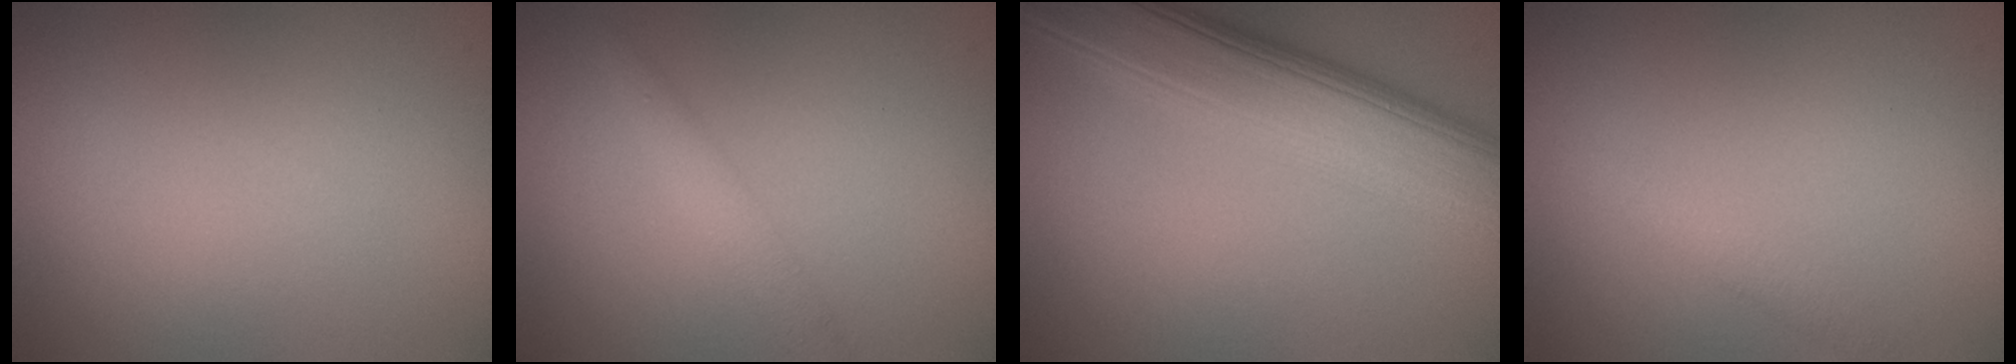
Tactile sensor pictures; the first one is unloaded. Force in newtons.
{"total": 1.9, "press": 1.9, "slide": 0.0}
{"total": 9.2, "press": 9.2, "slide": 0.2}
{"total": 1.3, "press": 1.3, "slide": 0.2}